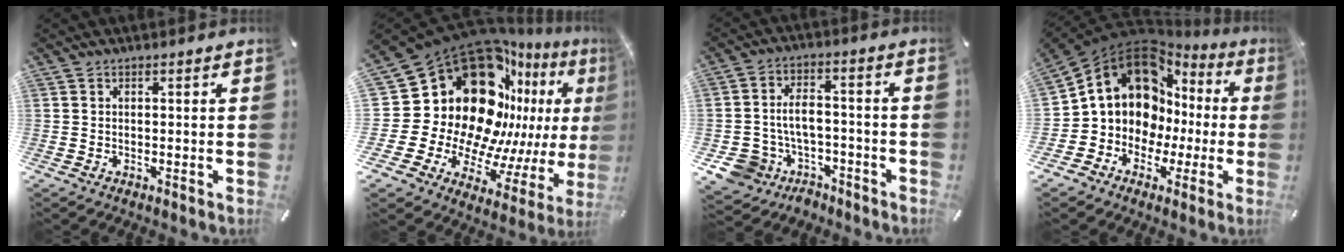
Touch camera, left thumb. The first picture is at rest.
{"total": 29.0, "force": [7.8, 20.7, 18.8], "torque": [-0.311, -0.138, 0.198]}
{"total": 9.8, "force": [-2.2, 8.4, 4.5], "torque": [-0.103, 0.015, -0.030]}
{"total": 14.0, "force": [3.5, 12.1, 6.0], "torque": [-0.119, -0.038, 0.073]}